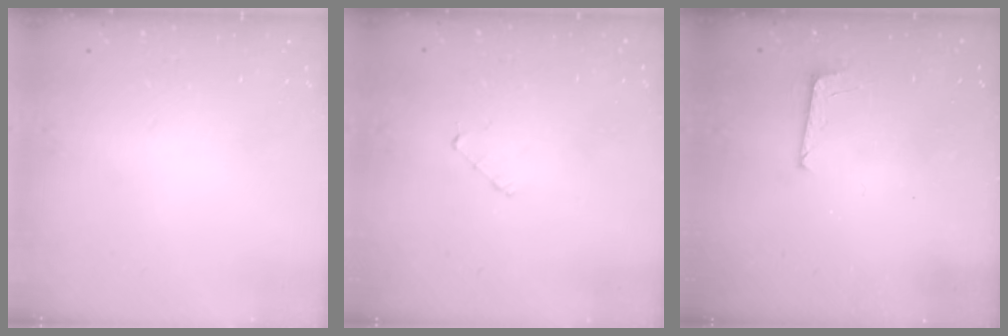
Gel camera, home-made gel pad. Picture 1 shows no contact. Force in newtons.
{"total": 3.6, "press": 3.5, "slide": 0.3}
{"total": 5.1, "press": 5.0, "slide": 0.4}